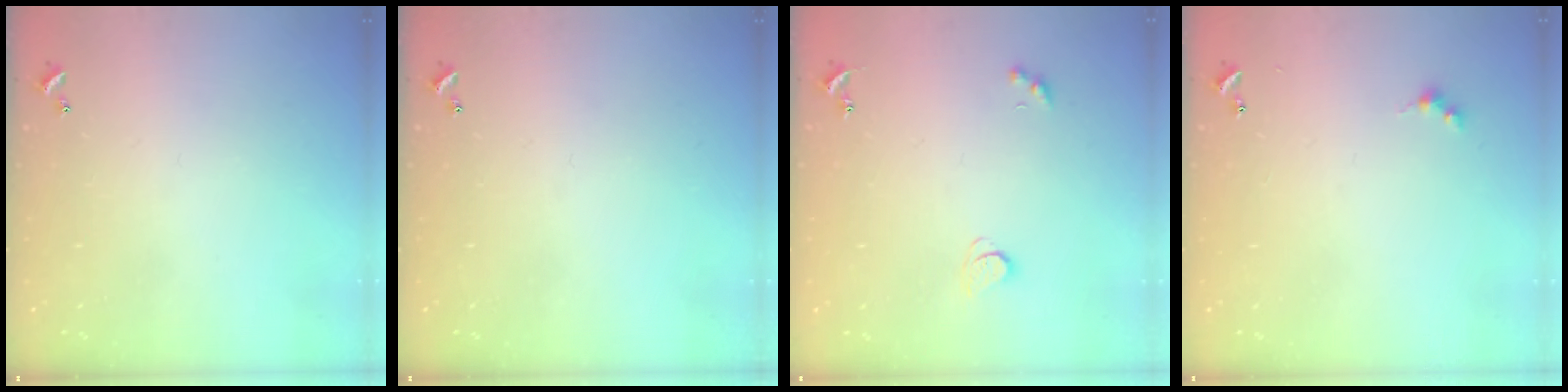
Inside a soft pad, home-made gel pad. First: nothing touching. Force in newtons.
{"total": 0.0}
{"total": 1.8, "press": 1.7, "slide": 0.4}
{"total": 2.7, "press": 2.6, "slide": 0.5}